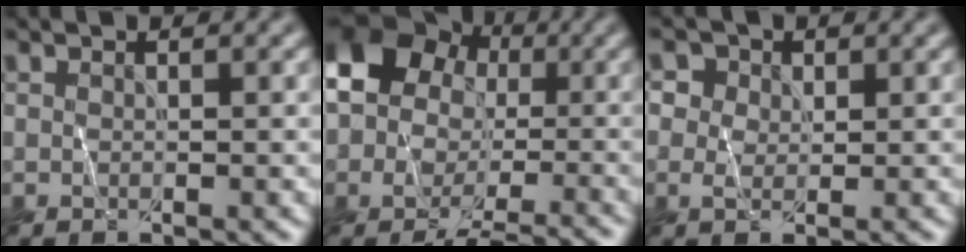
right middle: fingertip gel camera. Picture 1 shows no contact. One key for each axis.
{"total": 11.0, "fx": -2.4, "fy": 8.6, "fz": 6.4, "tx": -0.077, "ty": 0.015, "tz": -0.064}
{"total": 2.9, "fx": 1.0, "fy": 2.2, "fz": 1.7, "tx": -0.024, "ty": 0.012, "tz": 0.002}